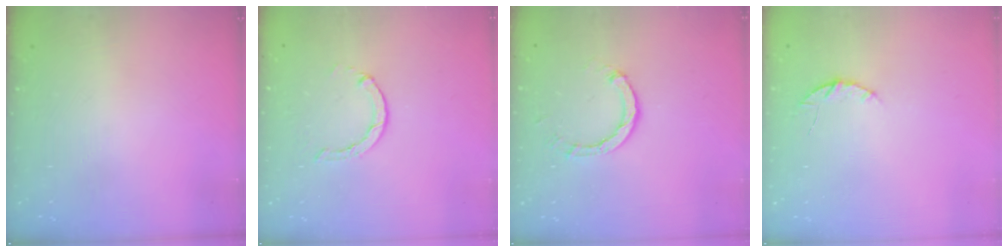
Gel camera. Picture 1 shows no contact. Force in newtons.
{"total": 1.3, "press": 1.3, "slide": 0.3}
{"total": 3.0, "press": 3.0, "slide": 0.3}
{"total": 4.2, "press": 4.2, "slide": 0.5}